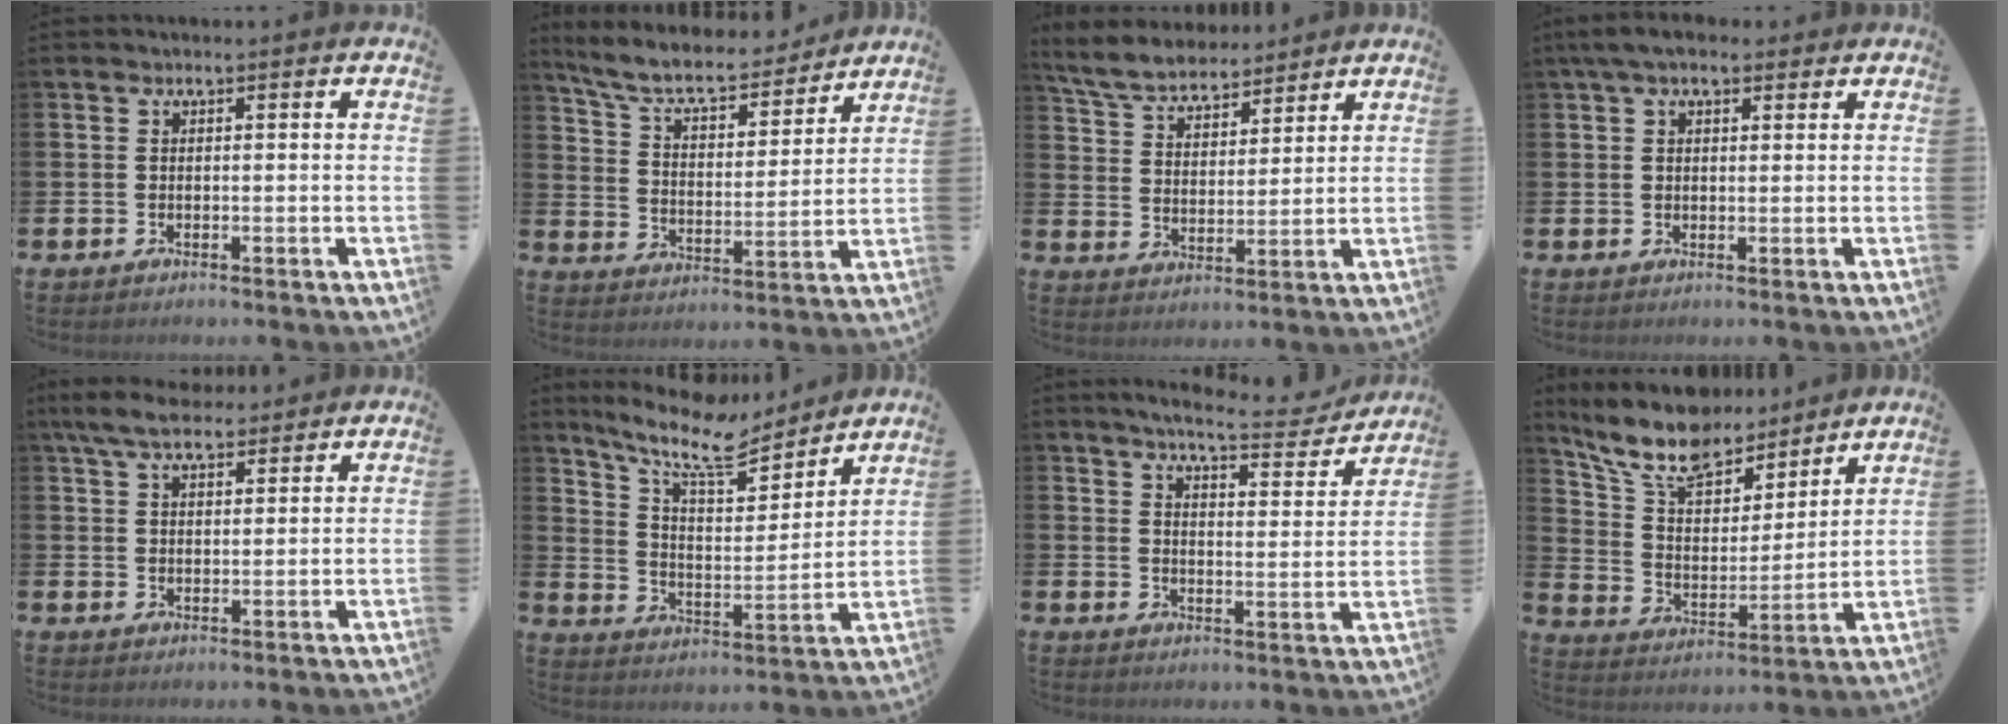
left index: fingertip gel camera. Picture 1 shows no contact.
{"total": 8.1, "force": [7.3, 2.0, 2.8], "torque": [-0.084, -0.052, 0.124]}
{"total": 6.9, "force": [6.5, 1.7, 1.4], "torque": [-0.056, -0.028, 0.118]}
{"total": 3.7, "force": [3.0, 1.5, 1.7], "torque": [-0.039, 0.002, 0.054]}
{"total": 6.5, "force": [5.6, 2.1, 2.6], "torque": [-0.062, -0.013, 0.104]}
{"total": 11.5, "force": [9.7, 3.2, 5.3], "torque": [-0.122, -0.063, 0.164]}
{"total": 6.5, "force": [6.2, 0.4, 2.1], "torque": [-0.049, -0.042, 0.102]}
{"total": 11.7, "force": [10.3, 4.2, 3.4], "torque": [-0.116, -0.061, 0.188]}